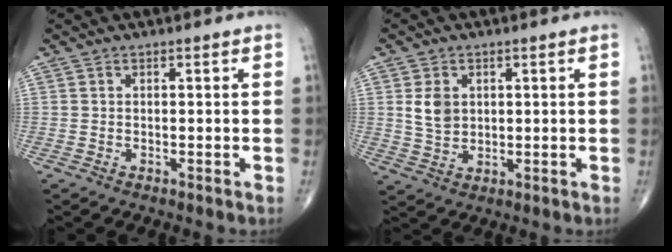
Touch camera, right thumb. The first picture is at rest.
{"total": 5.0, "force": [1.2, 3.7, 3.1], "torque": [-0.042, -0.008, 0.029]}